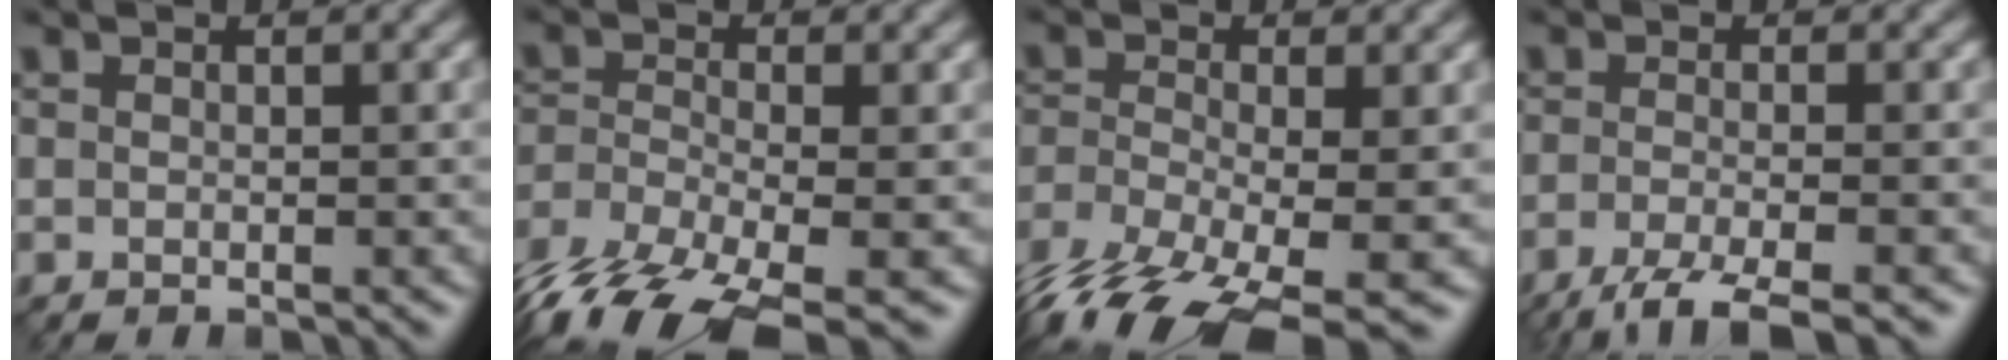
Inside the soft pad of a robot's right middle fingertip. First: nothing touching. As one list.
[{"total": 11.4, "force": [-8.8, 3.6, 6.3], "torque": [-0.135, -0.033, -0.150]}, {"total": 10.9, "force": [-7.8, 3.4, 6.8], "torque": [-0.145, -0.032, -0.130]}, {"total": 4.6, "force": [-3.4, 0.7, 3.1], "torque": [-0.049, -0.004, -0.072]}]